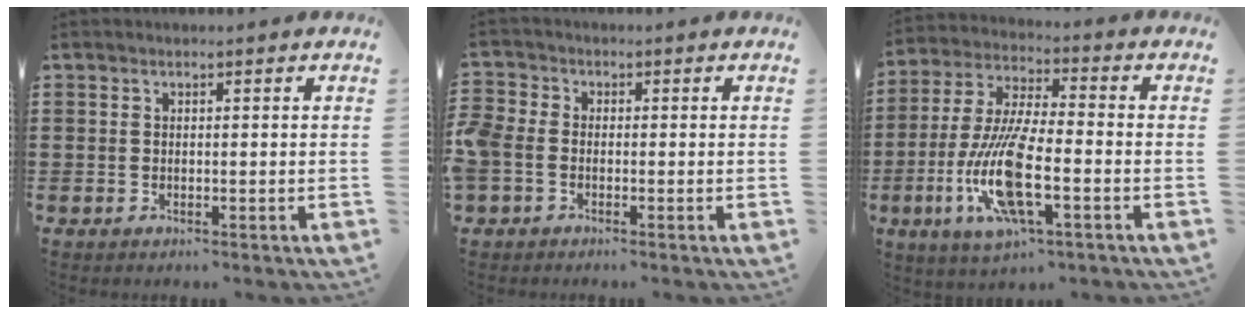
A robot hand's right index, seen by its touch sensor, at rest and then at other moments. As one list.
[{"total": 2.7, "force": [-1.2, 1.9, 1.5], "torque": [-0.052, -0.001, -0.032]}, {"total": 12.6, "force": [-4.2, 3.4, 11.4], "torque": [-0.254, -0.014, -0.081]}]